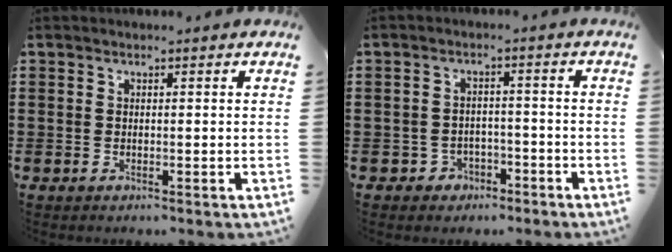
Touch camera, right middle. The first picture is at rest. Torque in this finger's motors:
{"motor_torque": [0.81, 1.07, -0.07, -0.01]}